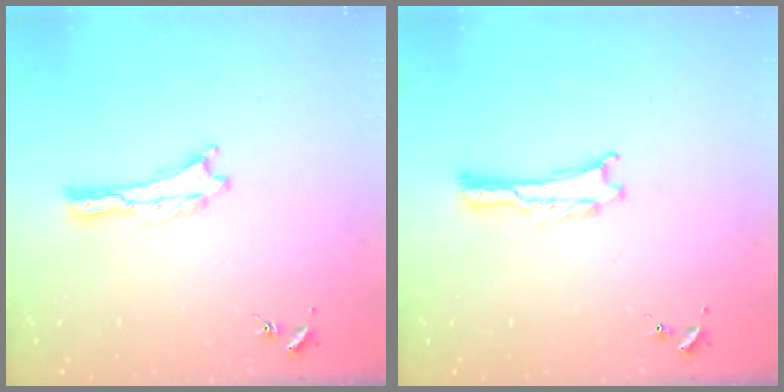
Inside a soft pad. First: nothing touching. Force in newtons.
{"total": 0.0}